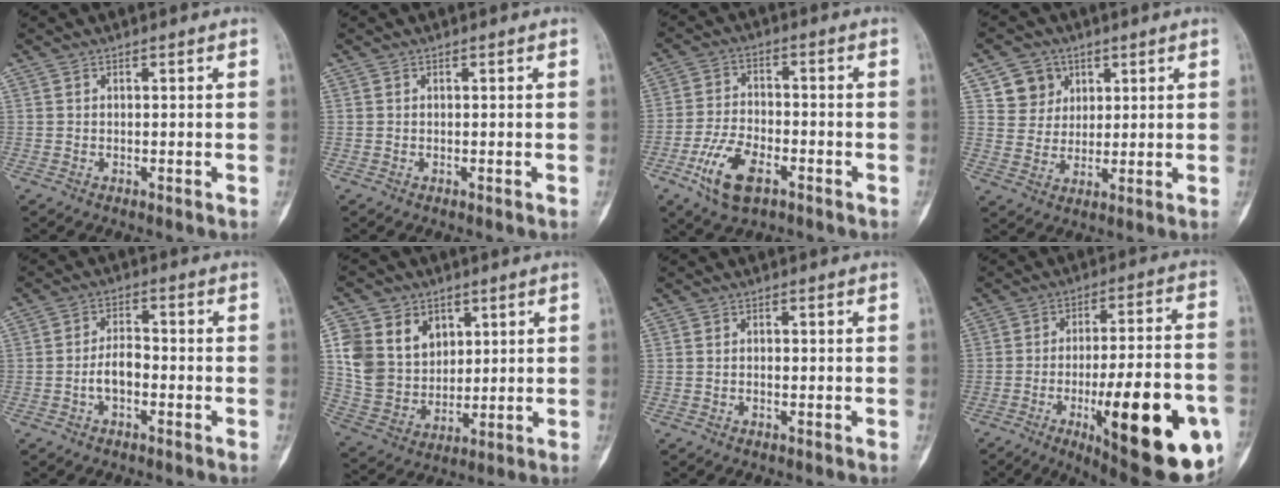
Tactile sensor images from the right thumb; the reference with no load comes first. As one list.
[{"total": 0.0}, {"total": 10.0, "force": [-4.6, 5.1, 7.2], "torque": [-0.137, 0.015, -0.084]}, {"total": 7.2, "force": [3.5, 6.1, 1.5], "torque": [0.006, -0.017, 0.066]}, {"total": 4.4, "force": [-1.4, 2.5, 3.4], "torque": [-0.051, 0.021, -0.031]}, {"total": 14.6, "force": [5.0, 11.7, 7.1], "torque": [-0.106, -0.011, 0.109]}, {"total": 0.6, "force": [0.0, 0.4, 0.5], "torque": [-0.008, 0.002, -0.001]}, {"total": 27.3, "force": [-9.0, 7.6, 24.6], "torque": [-0.299, 0.013, -0.114]}]